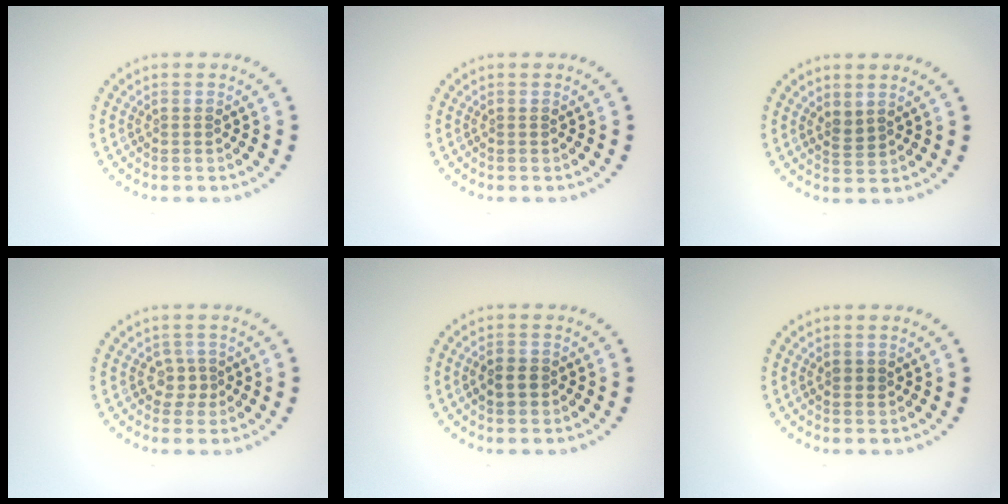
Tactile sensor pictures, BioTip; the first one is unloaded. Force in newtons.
{"total": 0.0}
{"total": 1.3, "press": 1.0, "slide": 0.8}
{"total": 1.6, "press": 1.1, "slide": 1.1}
{"total": 1.8, "press": 1.8, "slide": 0.2}
{"total": 0.9, "press": 0.8, "slide": 0.3}